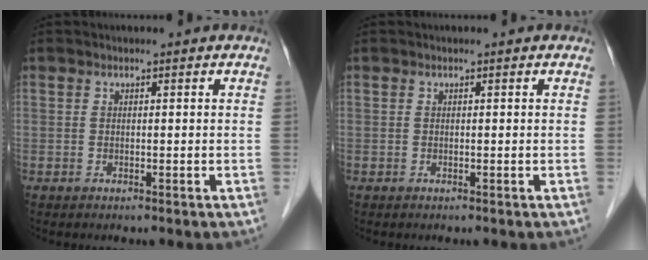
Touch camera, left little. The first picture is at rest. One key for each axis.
{"total": 0.0}